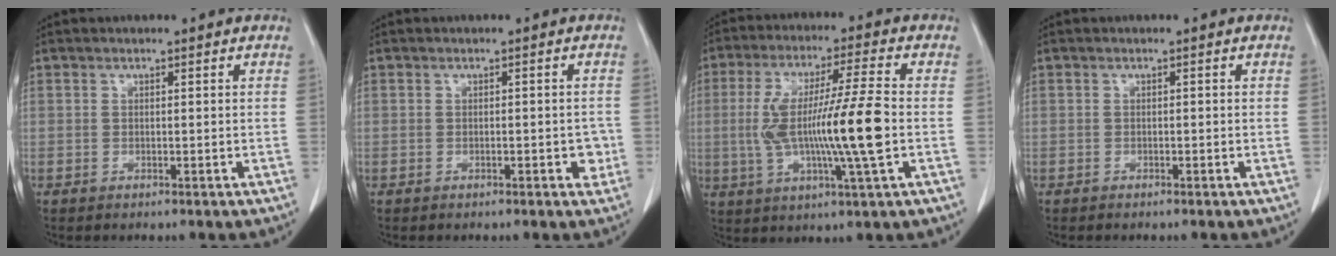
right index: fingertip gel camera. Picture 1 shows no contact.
{"total": 2.2, "force": [-0.5, 1.0, 1.9], "torque": [-0.018, 0.000, -0.004]}
{"total": 14.2, "force": [-1.2, 0.1, 14.2], "torque": [-0.274, 0.000, -0.023]}
{"total": 0.0}